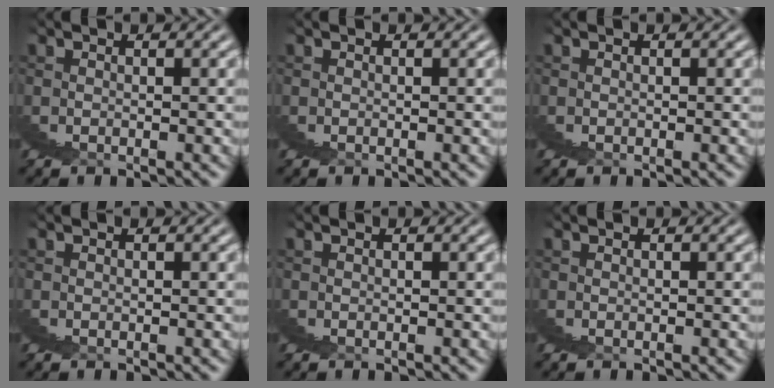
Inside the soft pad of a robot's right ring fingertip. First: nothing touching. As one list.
[{"total": 0.0}, {"total": 0.0}, {"total": 0.0}, {"total": 0.0}, {"total": 0.0}]